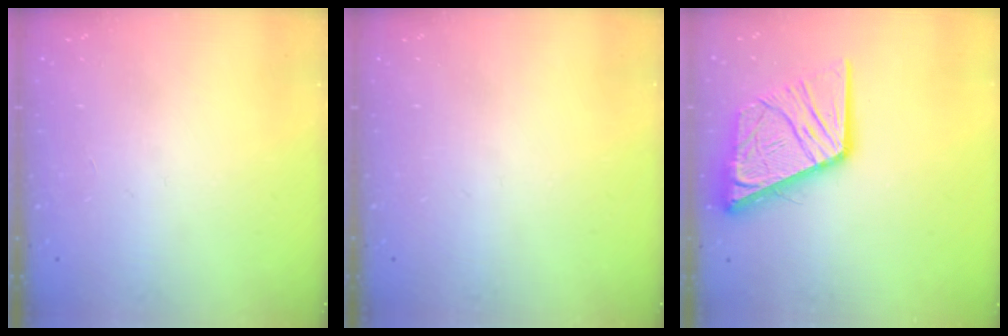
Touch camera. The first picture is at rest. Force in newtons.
{"total": 0.0}
{"total": 18.4, "press": 18.3, "slide": 2.2}